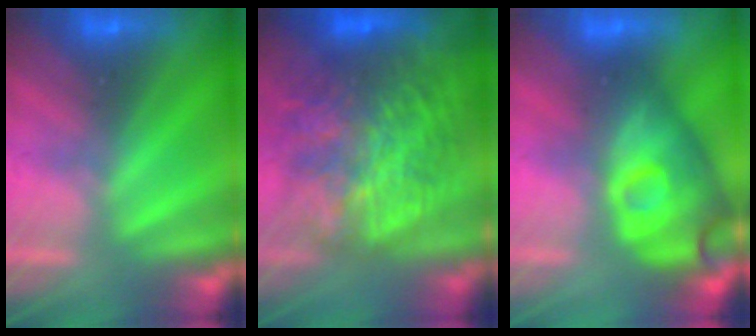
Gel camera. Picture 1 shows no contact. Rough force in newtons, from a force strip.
{"total": 7.5}
{"total": 4.6}